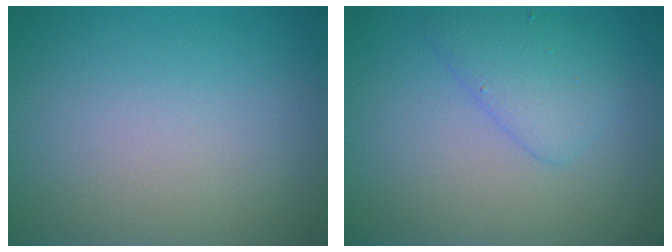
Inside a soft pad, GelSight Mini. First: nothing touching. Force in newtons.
{"total": 2.7, "press": 2.7, "slide": 0.3}